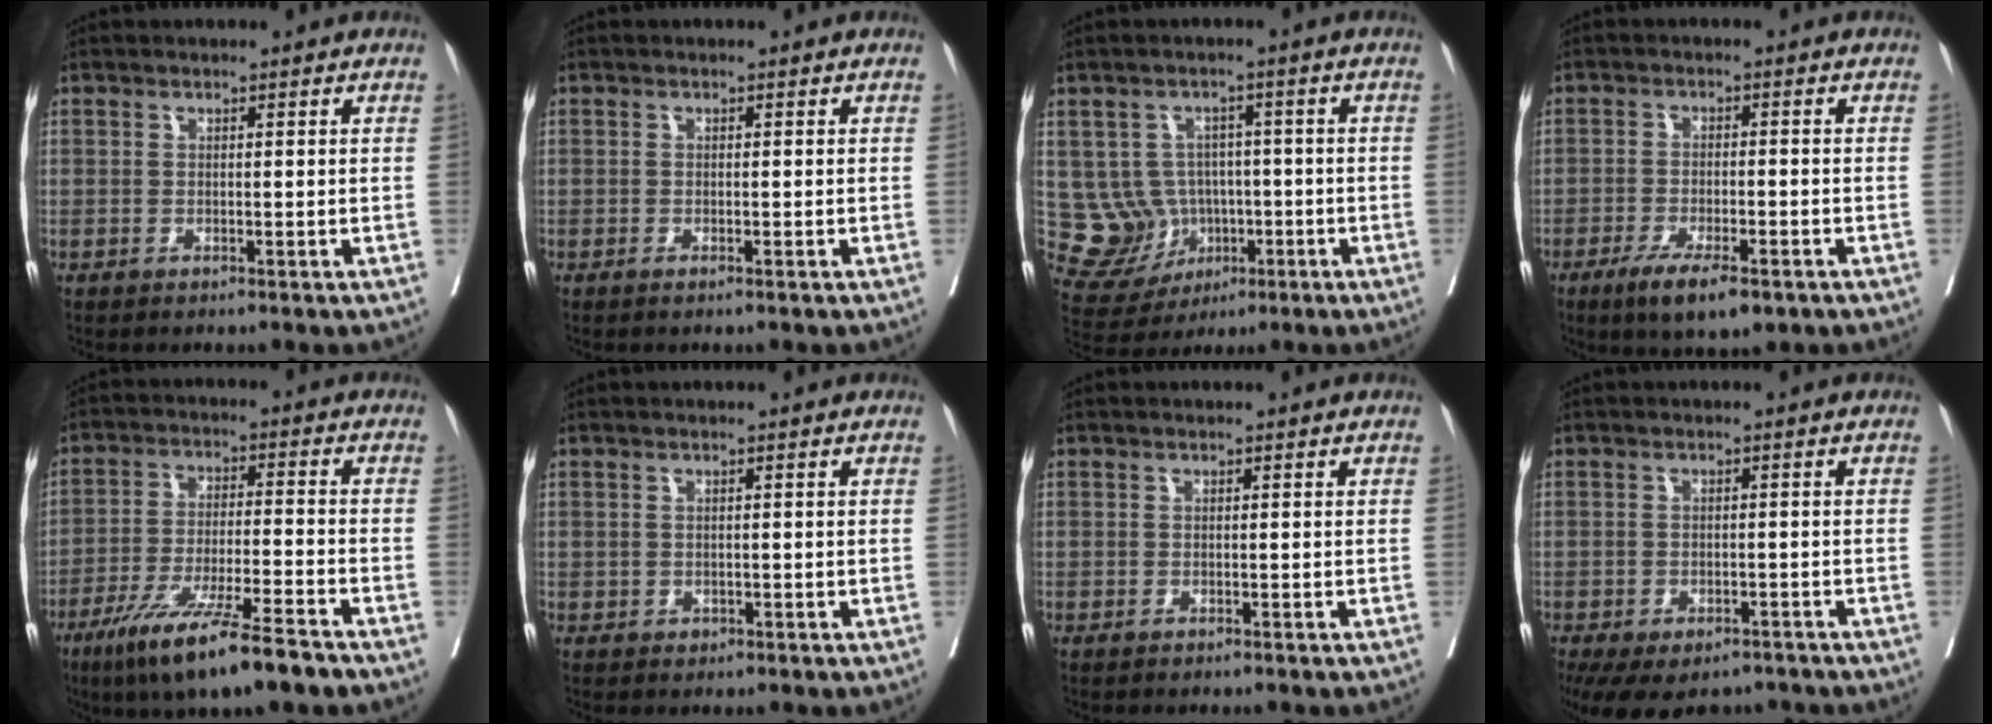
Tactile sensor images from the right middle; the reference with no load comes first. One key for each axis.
{"total": 0.6, "fx": -0.4, "fy": 0.0, "fz": 0.5, "tx": -0.008, "ty": -0.002, "tz": -0.006}
{"total": 8.2, "fx": -0.8, "fy": 7.8, "fz": 2.3, "tx": -0.040, "ty": 0.021, "tz": 0.003}
{"total": 7.6, "fx": -4.8, "fy": 2.0, "fz": 5.5, "tx": -0.090, "ty": -0.012, "tz": -0.075}
{"total": 13.6, "fx": -9.4, "fy": 0.8, "fz": 9.8, "tx": -0.175, "ty": -0.038, "tz": -0.163}
{"total": 0.7, "fx": -0.1, "fy": 0.6, "fz": 0.2, "tx": -0.003, "ty": 0.001, "tz": 0.002}
{"total": 1.1, "fx": -1.0, "fy": 0.1, "fz": 0.4, "tx": -0.004, "ty": -0.001, "tz": -0.015}
{"total": 13.5, "fx": -9.3, "fy": 7.7, "fz": 6.0, "tx": -0.148, "ty": -0.014, "tz": -0.117}